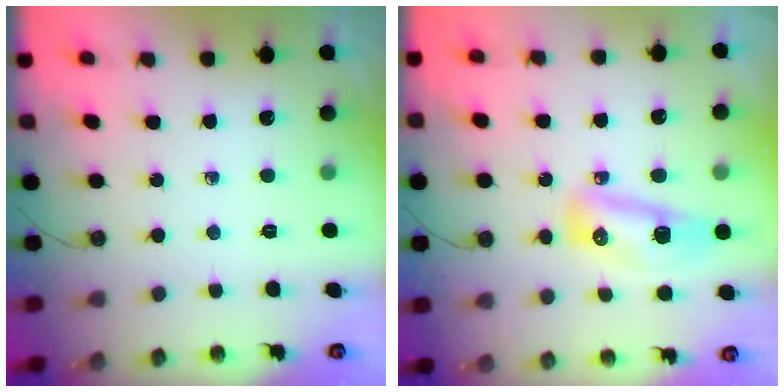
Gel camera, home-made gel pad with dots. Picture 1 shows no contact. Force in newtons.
{"total": 9.8, "press": 9.8, "slide": 1.1}